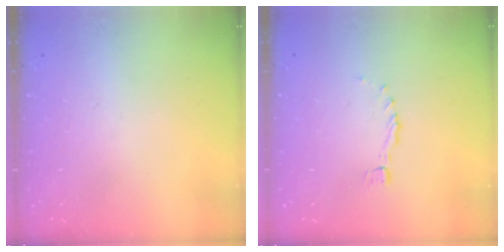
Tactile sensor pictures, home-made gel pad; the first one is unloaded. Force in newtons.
{"total": 0.0}